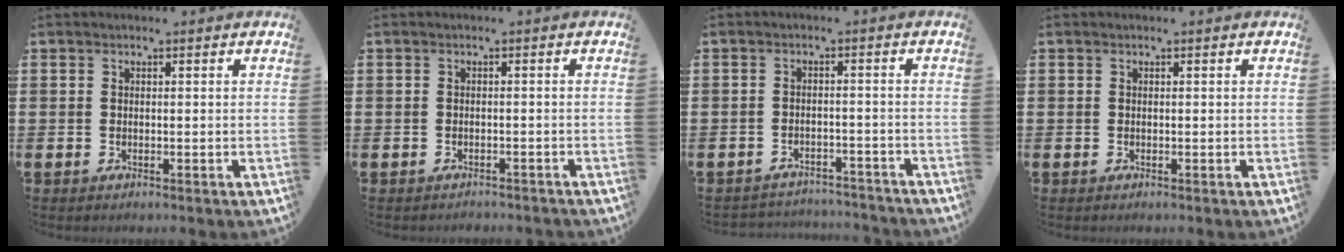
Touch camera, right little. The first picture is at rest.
{"total": 0.7, "force": [-0.7, 0.1, 0.0], "torque": [-0.001, -0.001, -0.014]}
{"total": 2.3, "force": [-2.2, 0.2, -0.2], "torque": [-0.005, 0.003, -0.050]}
{"total": 0.0}